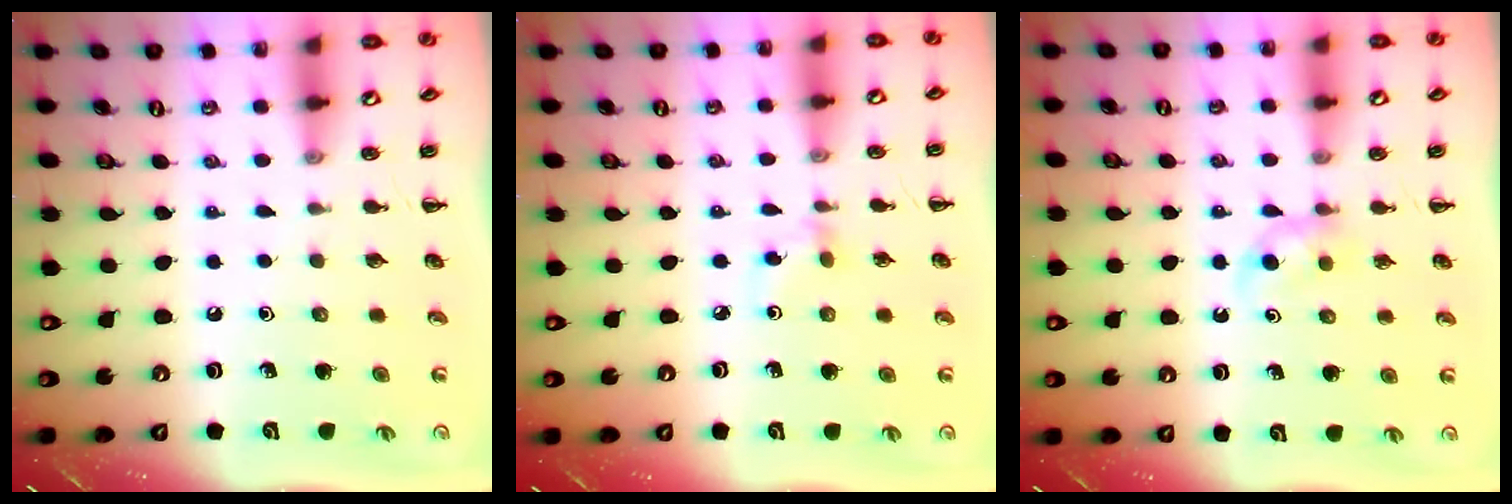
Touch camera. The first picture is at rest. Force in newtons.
{"total": 2.6, "press": 2.4, "slide": 1.0}
{"total": 3.5, "press": 3.2, "slide": 1.5}